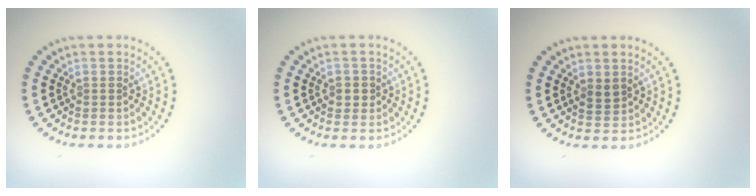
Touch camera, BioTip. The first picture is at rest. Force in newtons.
{"total": 1.1, "press": 1.1, "slide": 0.4}
{"total": 1.4, "press": 1.3, "slide": 0.5}